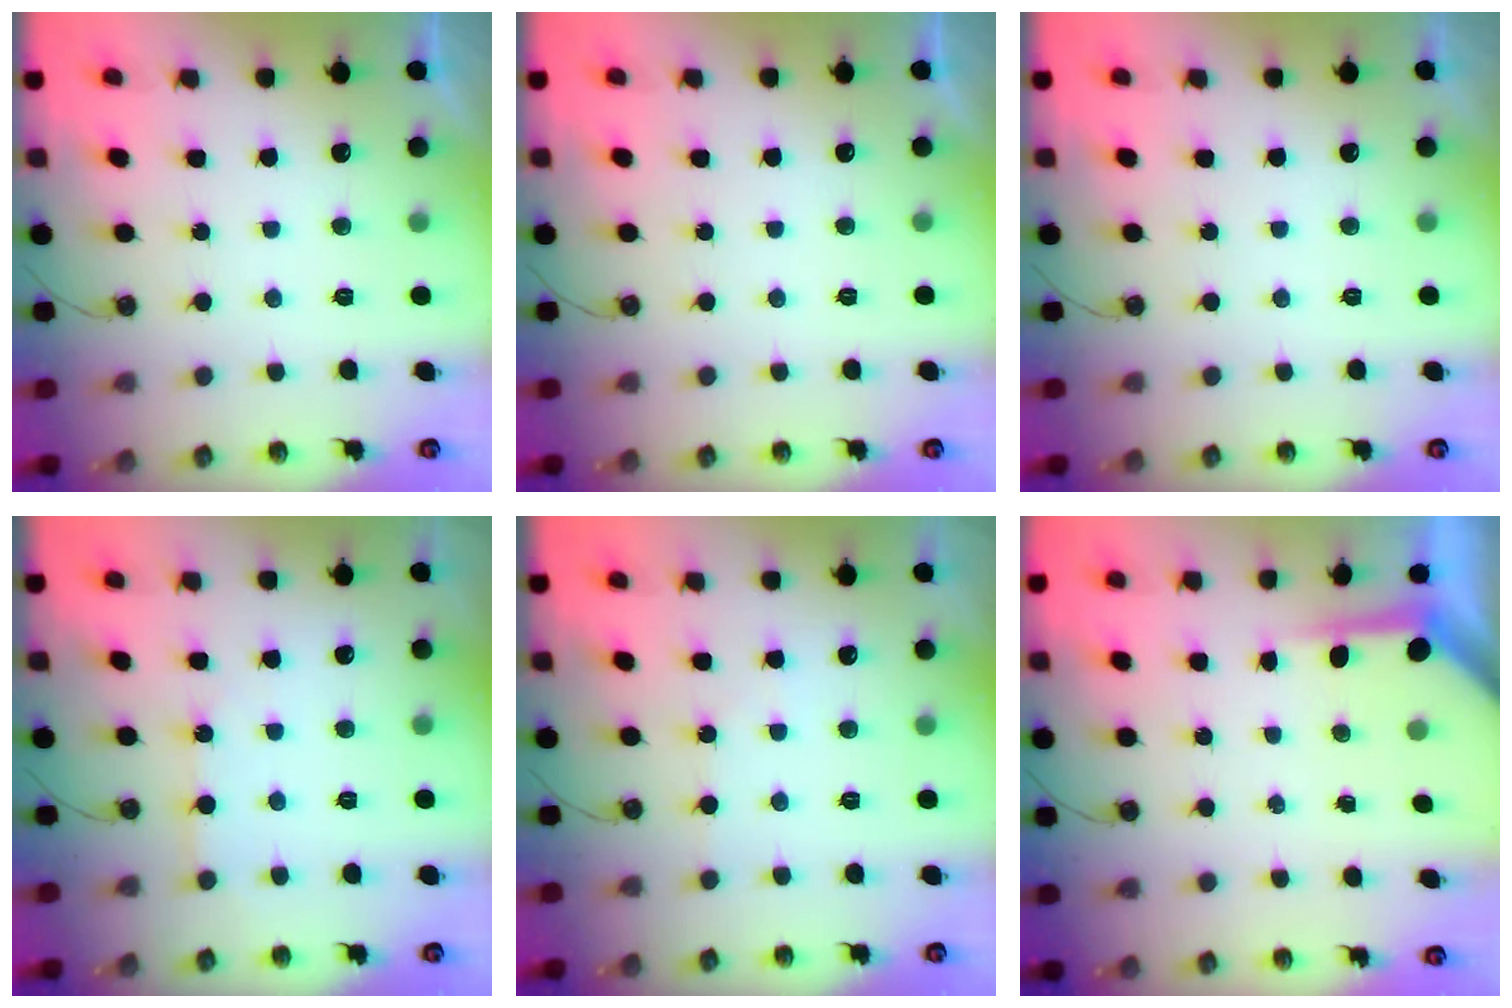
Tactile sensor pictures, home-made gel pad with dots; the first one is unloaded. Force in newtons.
{"total": 0.0}
{"total": 0.0}
{"total": 4.0, "press": 4.0, "slide": 0.5}
{"total": 2.7, "press": 2.7, "slide": 0.4}
{"total": 4.0, "press": 4.0, "slide": 0.4}